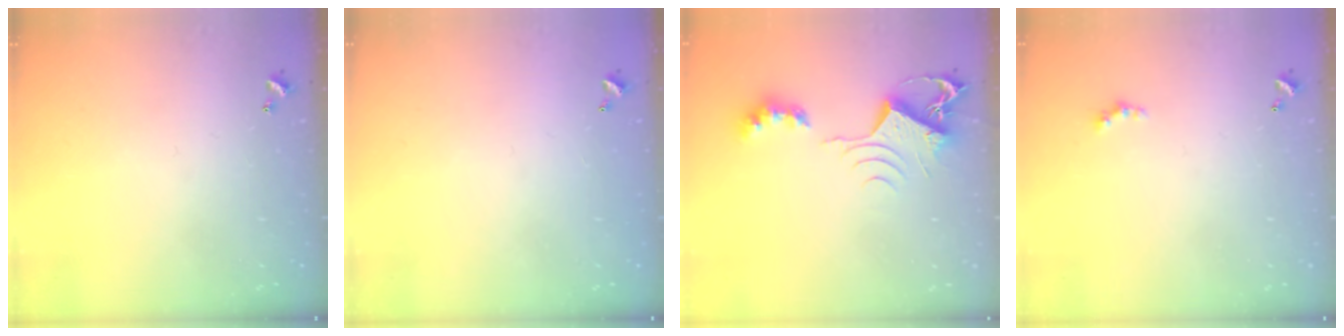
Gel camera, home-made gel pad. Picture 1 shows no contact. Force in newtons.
{"total": 3.0, "press": 3.0, "slide": 0.1}
{"total": 8.8, "press": 8.8, "slide": 0.5}
{"total": 1.7, "press": 1.6, "slide": 0.5}